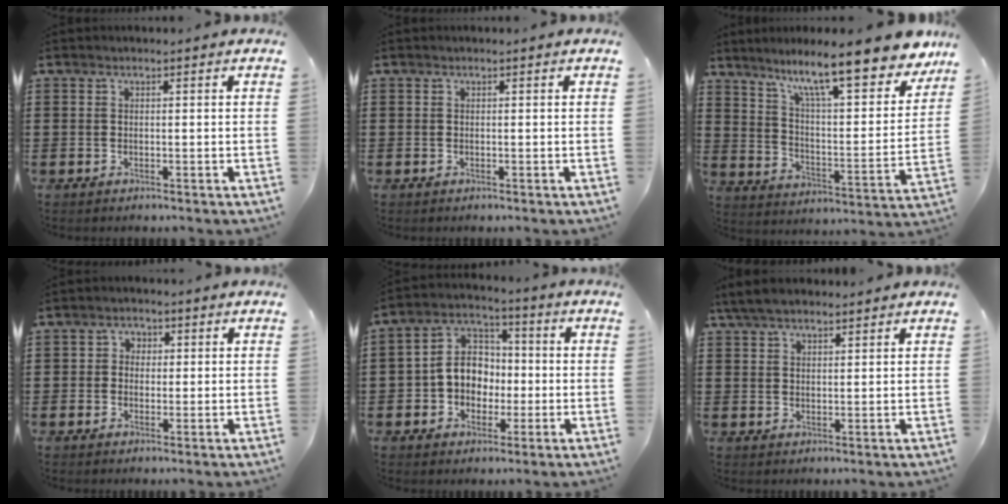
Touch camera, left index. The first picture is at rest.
{"total": 0.0}
{"total": 12.8, "force": [10.2, 1.2, 7.7], "torque": [-0.150, -0.066, 0.164]}
{"total": 2.0, "force": [-0.1, 1.9, 0.5], "torque": [-0.019, 0.010, -0.007]}
{"total": 7.1, "force": [-1.0, 6.1, 3.4], "torque": [-0.078, 0.016, -0.021]}
{"total": 3.9, "force": [3.2, 1.1, 1.9], "torque": [-0.045, 0.002, 0.061]}